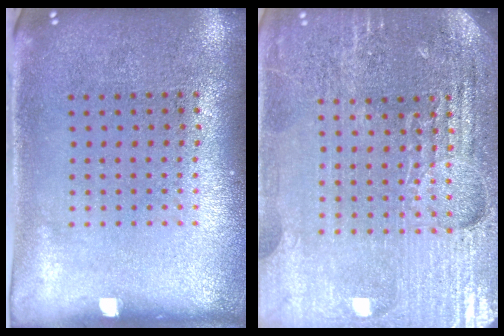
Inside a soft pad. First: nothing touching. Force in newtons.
{"total": 4.9, "press": 4.6, "slide": 1.8}